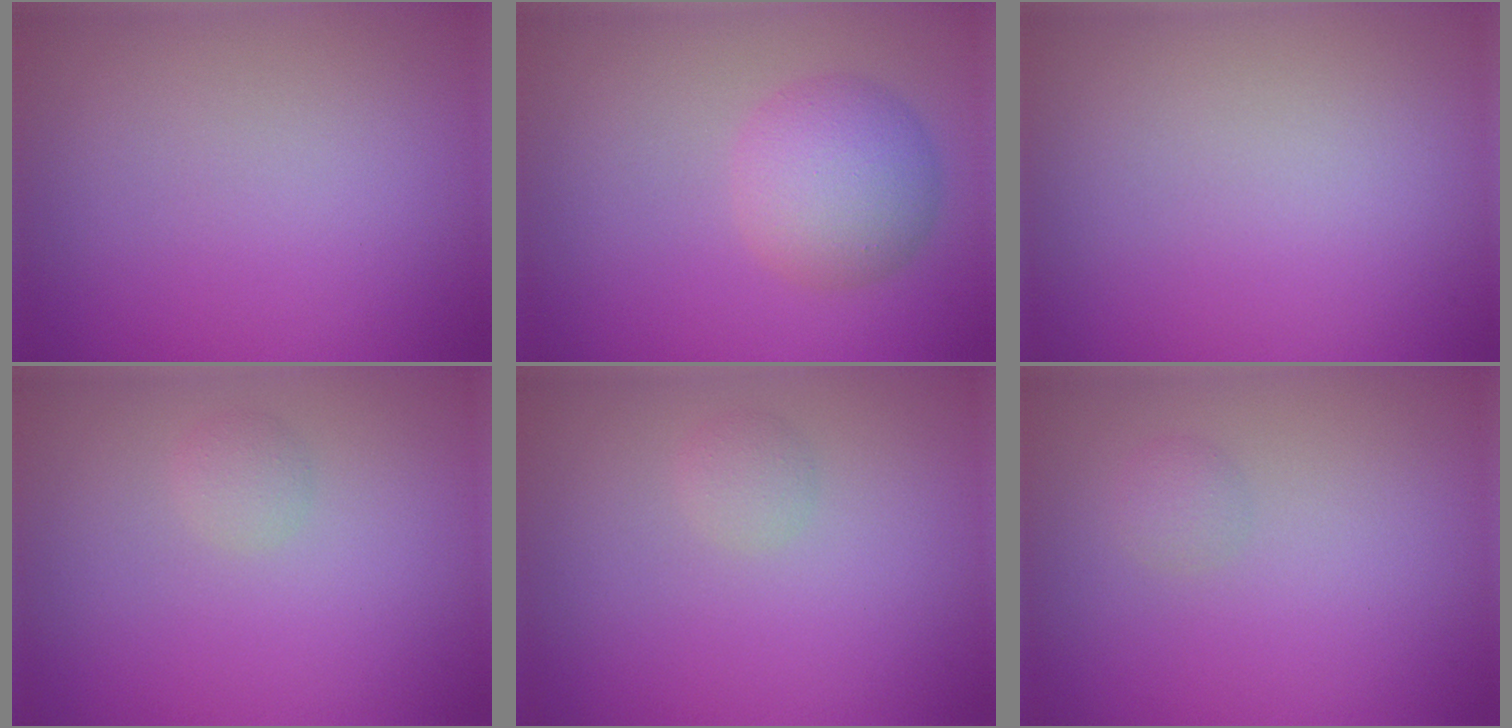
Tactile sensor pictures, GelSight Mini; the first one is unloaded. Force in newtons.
{"total": 4.5, "press": 4.5, "slide": 0.4}
{"total": 0.0}
{"total": 1.1, "press": 1.1, "slide": 0.1}
{"total": 1.1, "press": 1.1, "slide": 0.1}
{"total": 0.9, "press": 0.9, "slide": 0.0}